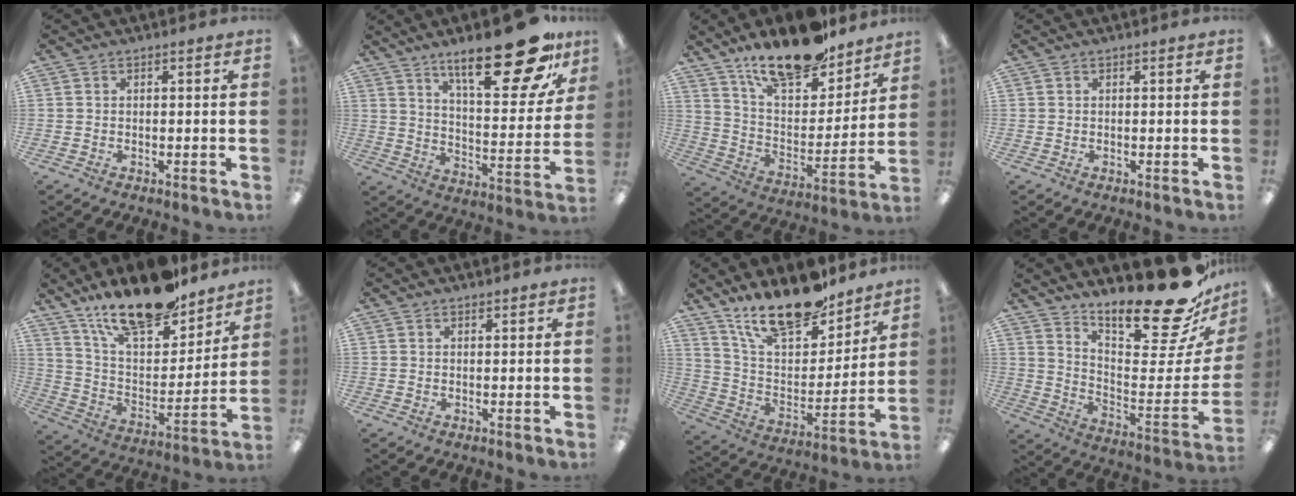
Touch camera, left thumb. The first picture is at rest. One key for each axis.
{"total": 24.4, "fx": 16.2, "fy": 7.4, "fz": 16.6, "tx": -0.243, "ty": -0.101, "tz": 0.259}
{"total": 19.3, "fx": 15.8, "fy": 6.6, "fz": 8.9, "tx": -0.149, "ty": -0.102, "tz": 0.274}
{"total": 0.0}
{"total": 20.4, "fx": 16.7, "fy": 6.5, "fz": 9.6, "tx": -0.170, "ty": -0.105, "tz": 0.291}
{"total": 0.8, "fx": 0.7, "fy": 0.2, "fz": 0.1, "tx": -0.004, "ty": 0.000, "tz": 0.014}
{"total": 19.6, "fx": 16.0, "fy": 6.8, "fz": 9.1, "tx": -0.169, "ty": -0.098, "tz": 0.282}
{"total": 24.2, "fx": 19.3, "fy": 5.7, "fz": 13.4, "tx": -0.166, "ty": -0.156, "tz": 0.307}